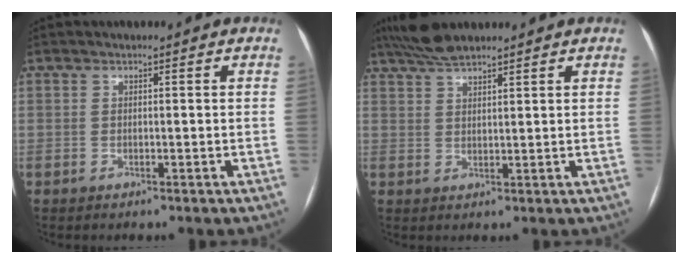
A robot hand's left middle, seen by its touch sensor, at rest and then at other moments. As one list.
[{"total": 5.2, "force": [4.6, 0.8, 2.3], "torque": [-0.052, 0.024, 0.090]}]